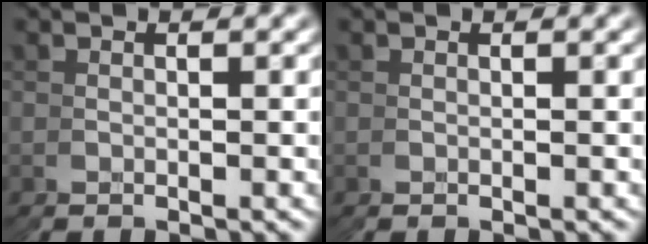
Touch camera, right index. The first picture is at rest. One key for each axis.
{"total": 0.0}